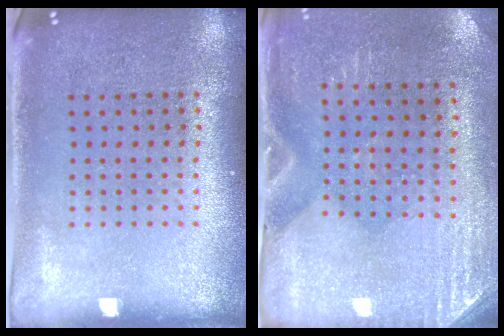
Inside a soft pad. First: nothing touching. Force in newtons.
{"total": 3.0, "press": 2.6, "slide": 1.4}